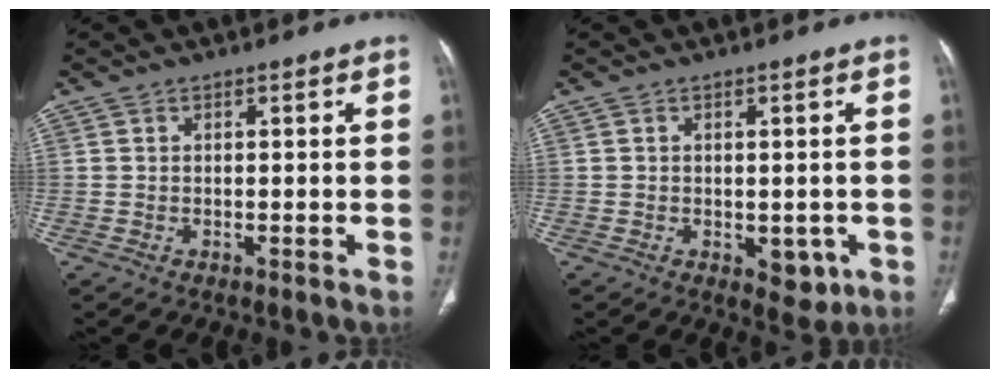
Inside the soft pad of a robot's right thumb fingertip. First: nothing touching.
{"total": 4.2, "force": [-1.1, 2.7, 3.0], "torque": [-0.016, -0.003, -0.005]}